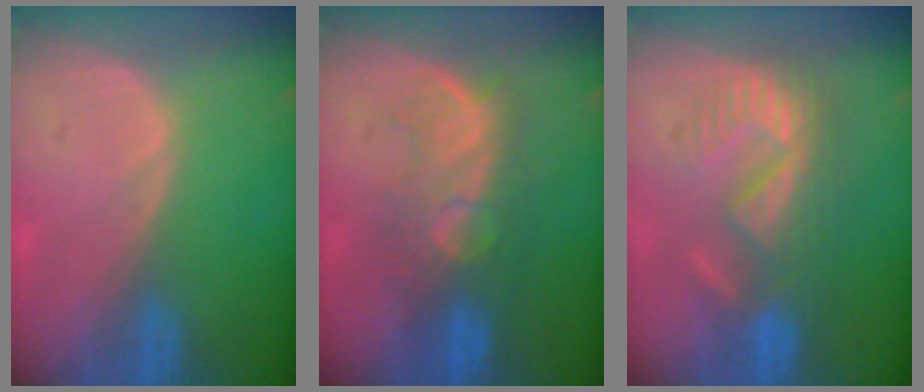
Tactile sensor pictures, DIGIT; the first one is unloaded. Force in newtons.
{"total": 8.4, "press": 8.0, "slide": 2.5}
{"total": 8.9, "press": 8.2, "slide": 3.6}